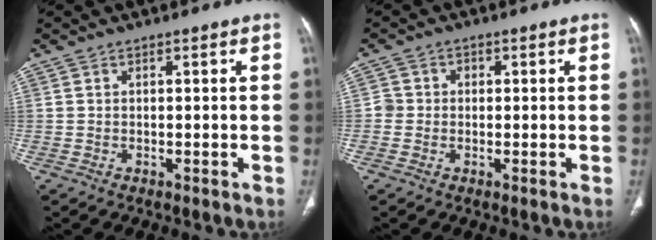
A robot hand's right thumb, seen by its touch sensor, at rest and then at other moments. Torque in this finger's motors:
{"motor_torque": [0.22, 0.13, 0.36, 0.17, -0.03]}